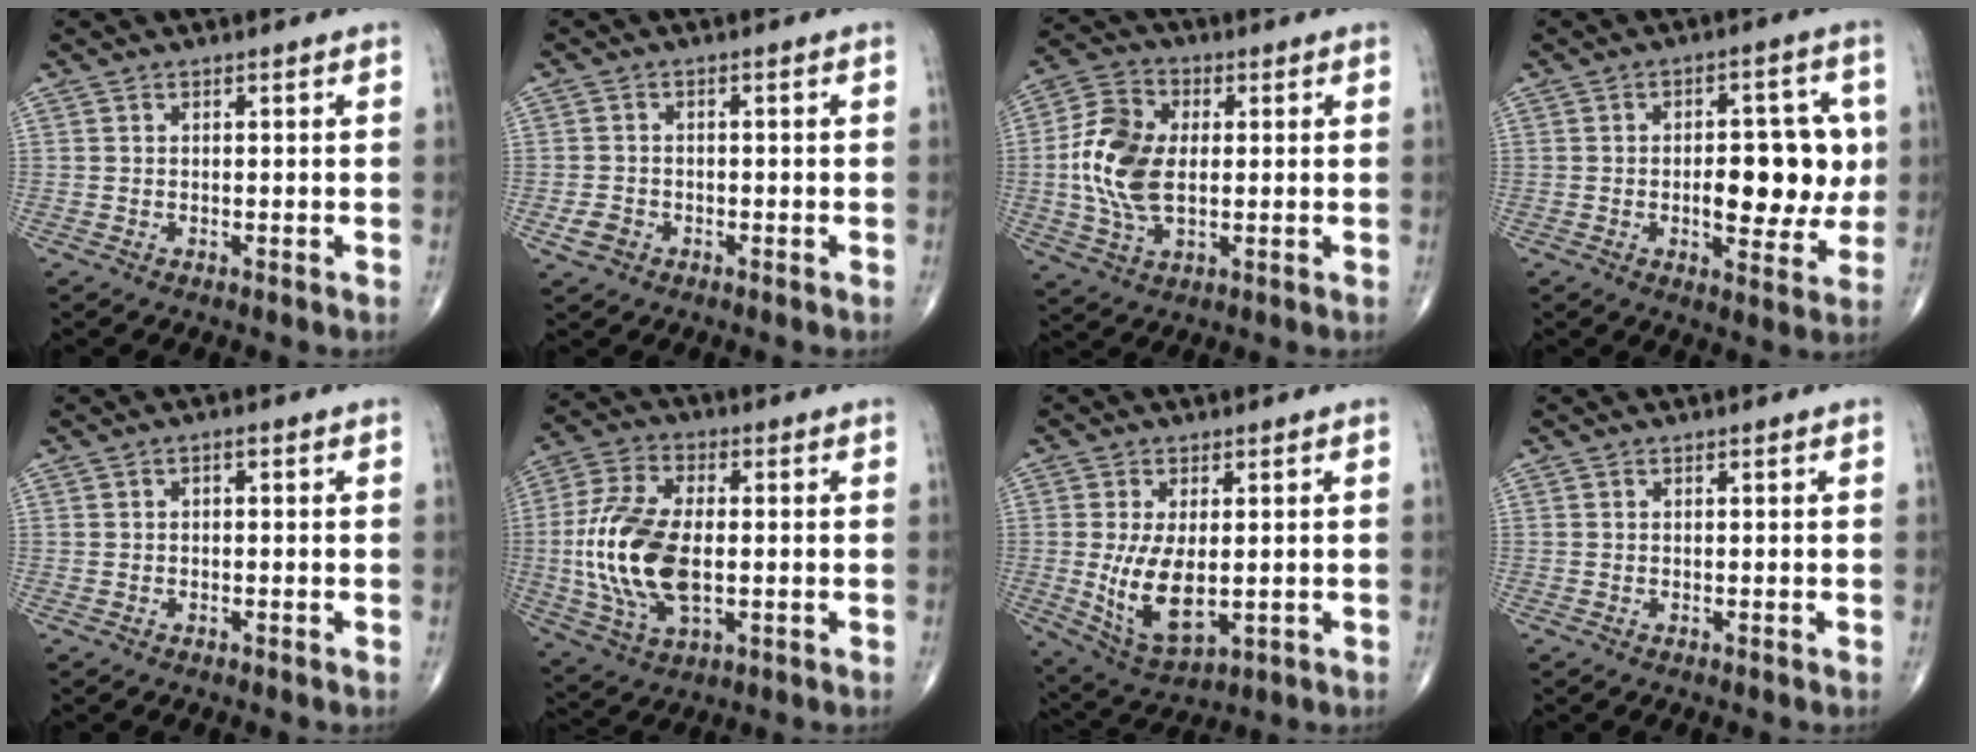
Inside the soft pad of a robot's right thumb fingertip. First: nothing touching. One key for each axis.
{"total": 2.7, "fx": -1.2, "fy": 2.1, "fz": 1.1, "tx": -0.017, "ty": 0.009, "tz": -0.021}
{"total": 12.8, "fx": 0.2, "fy": 7.7, "fz": 10.2, "tx": -0.204, "ty": 0.010, "tz": 0.000}
{"total": 12.9, "fx": -0.2, "fy": 6.3, "fz": 11.2, "tx": -0.117, "ty": 0.008, "tz": 0.003}
{"total": 0.9, "fx": 0.1, "fy": 0.6, "fz": 0.6, "tx": -0.006, "ty": 0.003, "tz": -0.003}
{"total": 17.6, "fx": -1.1, "fy": 9.3, "fz": 14.9, "tx": -0.310, "ty": 0.001, "tz": -0.018}
{"total": 10.6, "fx": -0.7, "fy": 5.4, "fz": 9.2, "tx": -0.166, "ty": -0.018, "tz": 0.005}
{"total": 0.0}